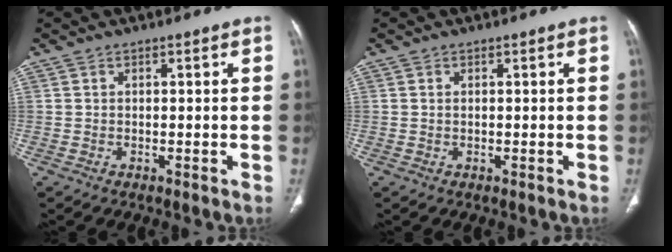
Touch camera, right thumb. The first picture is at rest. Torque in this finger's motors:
{"motor_torque": [-0.18, 0.10, -0.10, 0.33, 0.02]}